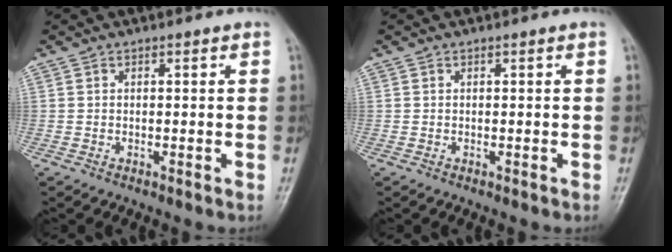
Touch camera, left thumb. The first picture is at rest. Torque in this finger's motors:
{"motor_torque": [0.00, 0.00, 0.00, -0.01, 0.00]}